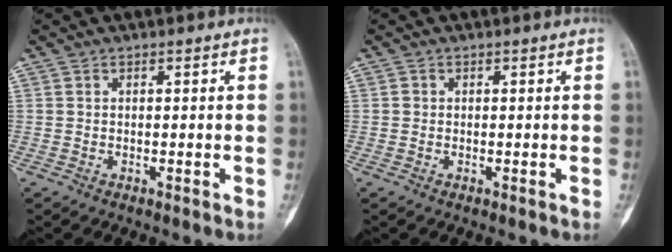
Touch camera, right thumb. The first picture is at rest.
{"total": 0.6, "force": [0.0, 0.6, 0.2], "torque": [0.000, 0.003, 0.000]}